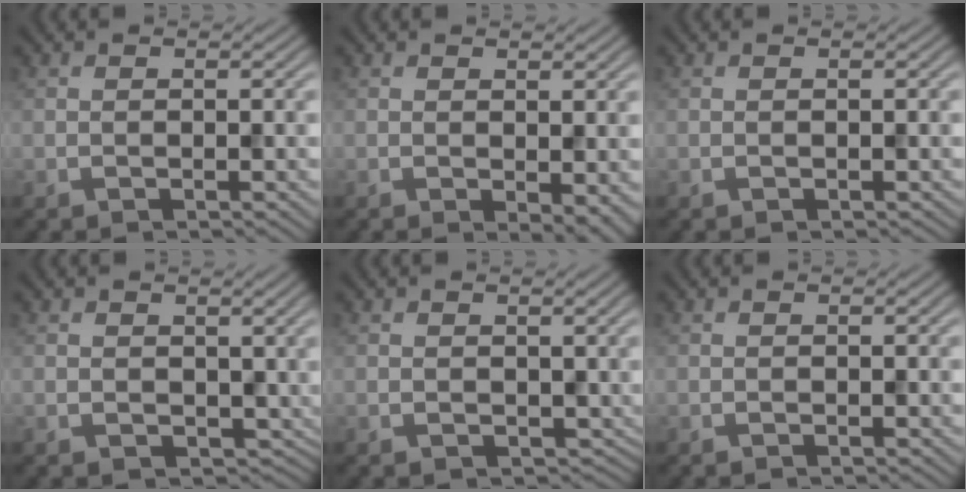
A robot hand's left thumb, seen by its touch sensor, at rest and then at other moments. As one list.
[{"total": 2.9, "force": [-0.4, 1.4, 2.5], "torque": [-0.033, -0.008, -0.004]}, {"total": 0.0}, {"total": 3.4, "force": [0.7, 2.7, 1.9], "torque": [-0.046, -0.015, 0.017]}, {"total": 2.1, "force": [0.7, 1.7, 1.0], "torque": [-0.023, -0.011, 0.013]}, {"total": 0.0}]